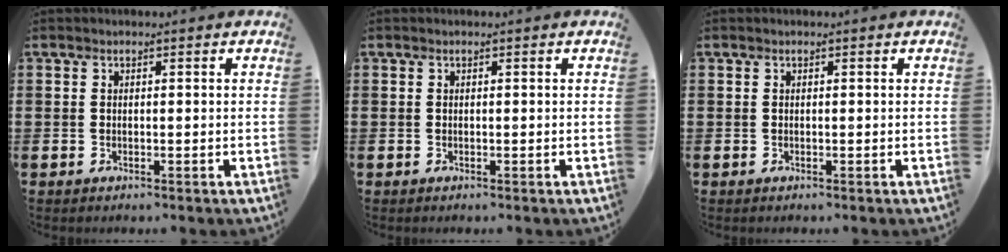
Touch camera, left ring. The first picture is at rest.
{"total": 0.0}
{"total": 0.0}